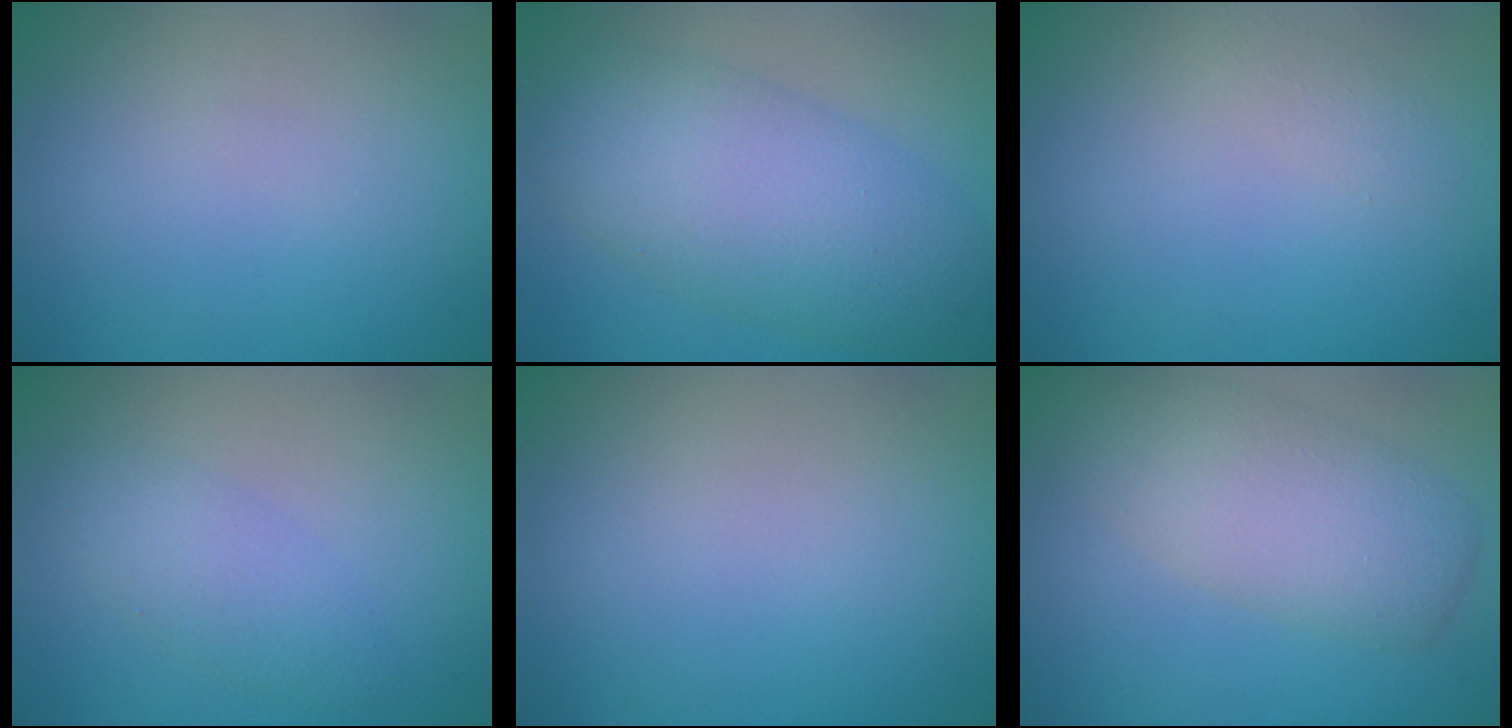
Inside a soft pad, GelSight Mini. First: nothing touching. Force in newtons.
{"total": 8.0, "press": 8.0, "slide": 0.3}
{"total": 0.9, "press": 0.9, "slide": 0.1}
{"total": 2.7, "press": 2.7, "slide": 0.0}
{"total": 0.0}
{"total": 5.5, "press": 5.5, "slide": 0.5}